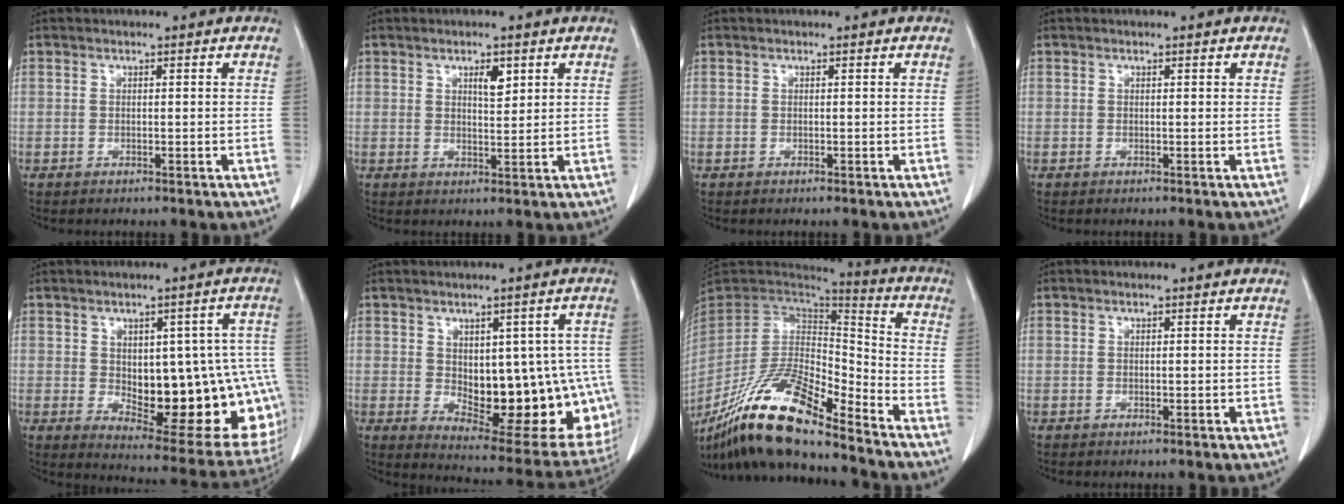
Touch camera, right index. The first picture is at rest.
{"total": 2.9, "force": [1.5, 1.0, 2.3], "torque": [-0.039, -0.003, 0.026]}
{"total": 0.0}
{"total": 0.0}
{"total": 20.8, "force": [-2.3, 8.7, 18.8], "torque": [-0.167, 0.018, 0.004]}
{"total": 18.2, "force": [-1.8, 8.5, 16.0], "torque": [-0.156, 0.010, 0.007]}
{"total": 19.4, "force": [-14.9, 3.1, 12.0], "torque": [-0.245, -0.011, -0.281]}
{"total": 0.0}